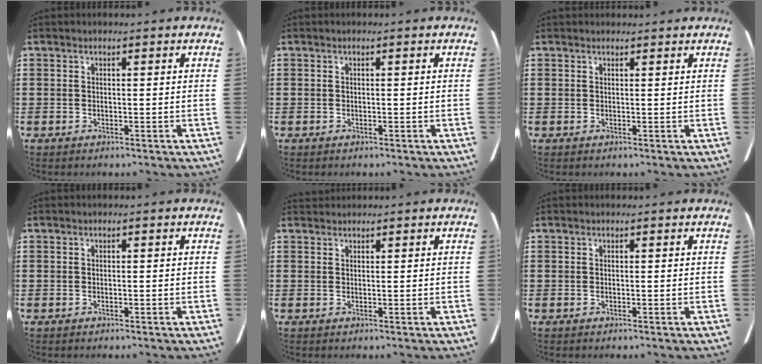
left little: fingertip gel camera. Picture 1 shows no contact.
{"total": 0.0}
{"total": 0.8, "force": [0.8, 0.1, 0.1], "torque": [0.005, -0.001, 0.013]}
{"total": 0.0}
{"total": 1.0, "force": [1.0, 0.2, -0.1], "torque": [0.000, 0.001, 0.019]}
{"total": 0.0}